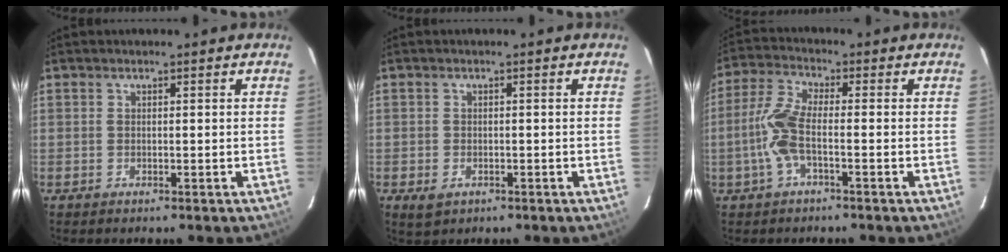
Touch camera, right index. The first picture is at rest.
{"total": 2.8, "force": [-1.3, 2.1, 1.5], "torque": [-0.028, -0.005, -0.018]}
{"total": 7.4, "force": [-2.1, 1.7, 6.9], "torque": [-0.163, 0.006, -0.045]}